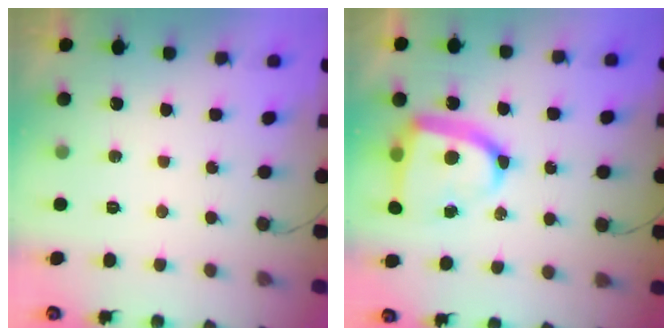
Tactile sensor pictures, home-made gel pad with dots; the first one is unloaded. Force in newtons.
{"total": 16.4, "press": 16.4, "slide": 1.7}